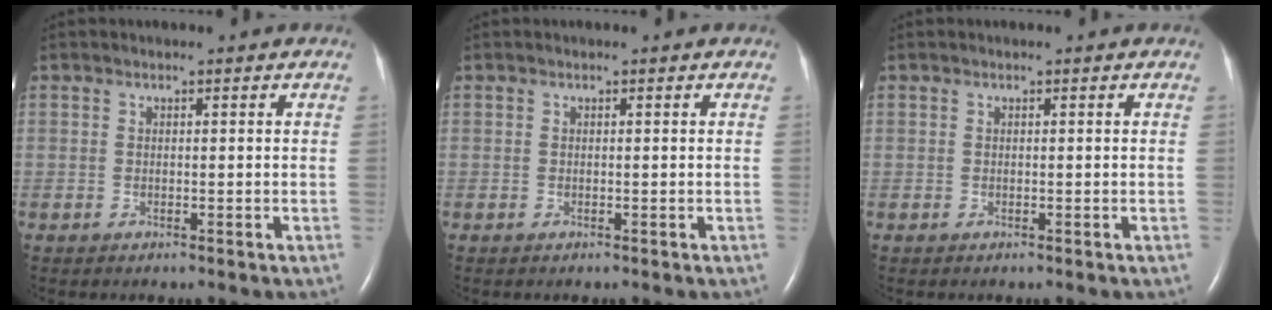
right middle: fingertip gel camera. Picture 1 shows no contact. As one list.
[{"total": 0.0}, {"total": 0.0}]